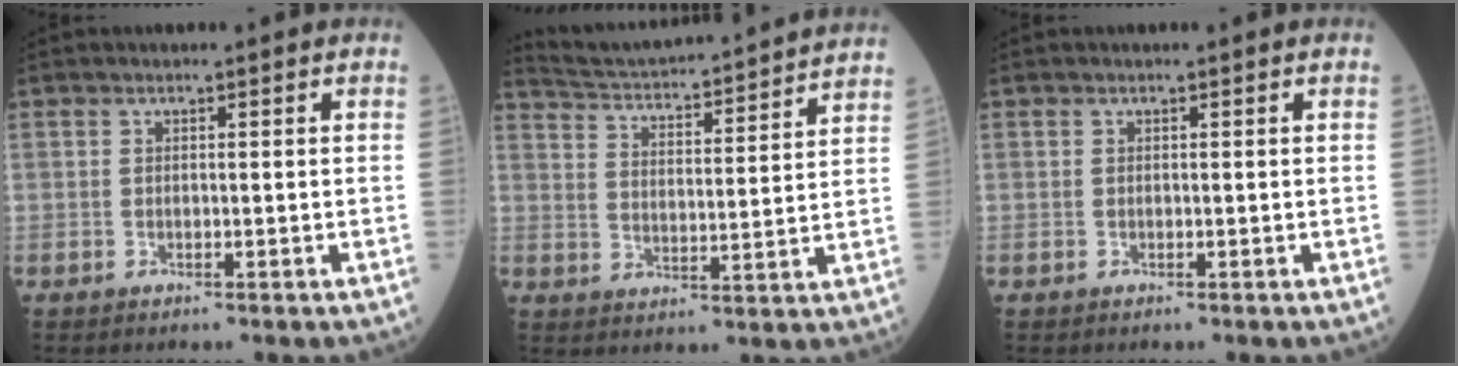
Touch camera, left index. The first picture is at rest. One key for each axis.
{"total": 20.0, "fx": 19.0, "fy": 1.1, "fz": 6.2, "tx": -0.105, "ty": -0.009, "tz": 0.270}
{"total": 0.0}